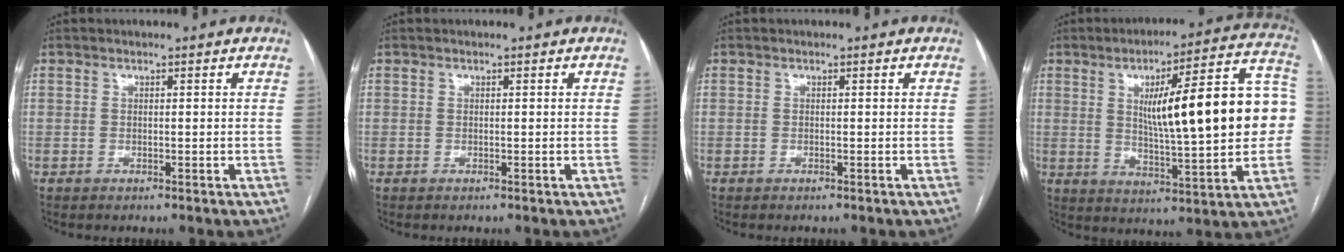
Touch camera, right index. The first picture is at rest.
{"total": 0.0}
{"total": 0.0}
{"total": 21.2, "force": [2.2, 3.4, 20.8], "torque": [-0.272, 0.038, 0.034]}